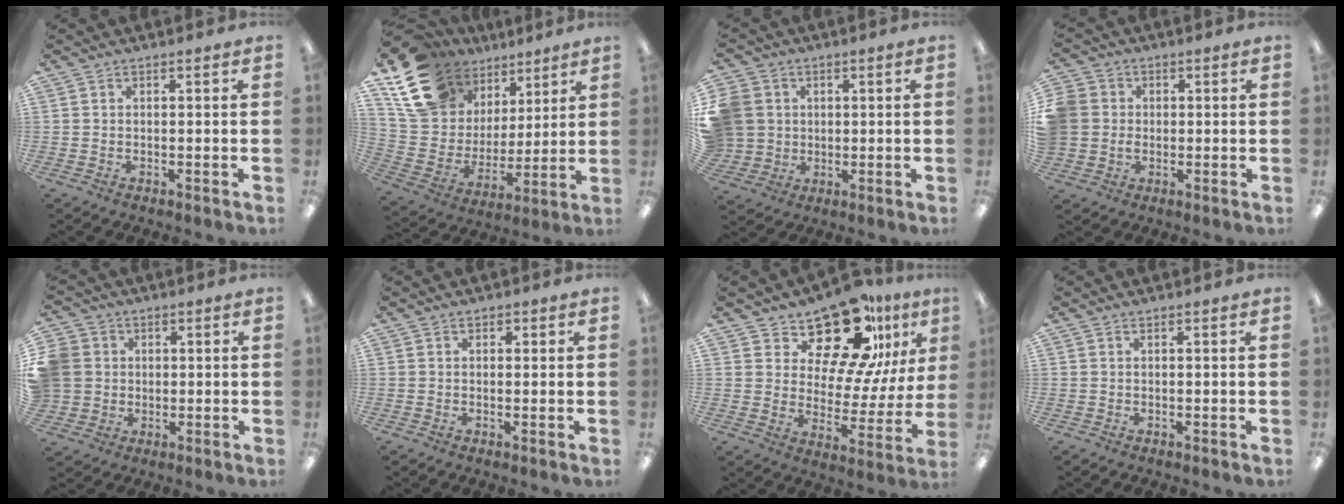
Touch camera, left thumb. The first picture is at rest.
{"total": 18.7, "force": [12.1, 12.0, 7.8], "torque": [-0.164, -0.057, 0.229]}
{"total": 9.8, "force": [2.0, 9.2, 2.5], "torque": [-0.082, 0.001, 0.044]}
{"total": 7.0, "force": [0.3, 6.8, 1.7], "torque": [-0.050, 0.014, 0.009]}
{"total": 8.2, "force": [1.1, 7.8, 2.0], "torque": [-0.052, 0.008, 0.027]}
{"total": 0.9, "force": [0.2, 0.8, 0.1], "torque": [0.007, 0.000, 0.002]}
{"total": 18.8, "force": [14.5, 7.5, 9.3], "torque": [-0.149, -0.105, 0.249]}
{"total": 0.0}